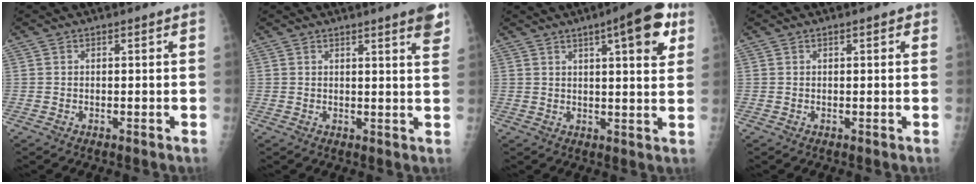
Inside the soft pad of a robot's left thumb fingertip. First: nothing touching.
{"total": 5.1, "force": [3.2, 0.3, 3.9], "torque": [-0.041, -0.014, 0.036]}
{"total": 11.3, "force": [5.4, 2.9, 9.6], "torque": [-0.109, -0.013, 0.065]}
{"total": 1.4, "force": [0.6, 0.5, 1.1], "torque": [-0.012, 0.001, 0.007]}